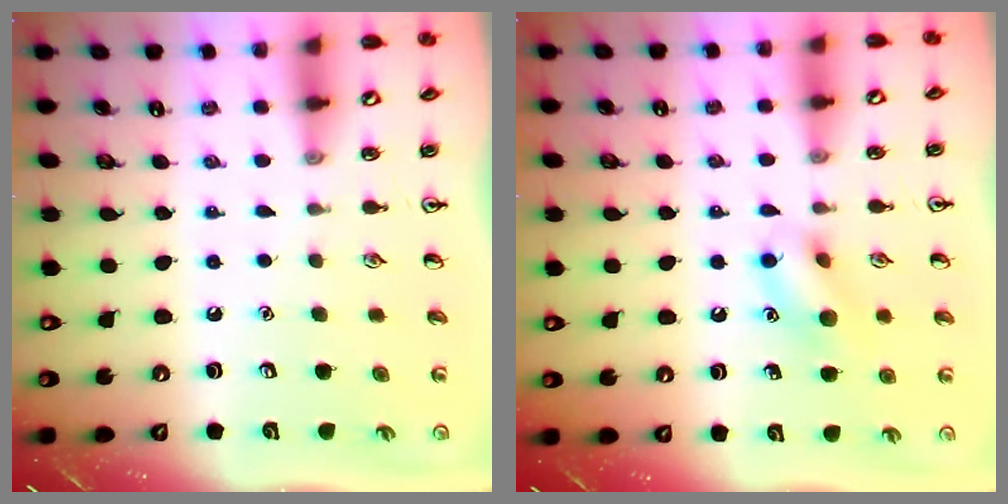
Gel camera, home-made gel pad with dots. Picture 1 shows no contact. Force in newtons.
{"total": 10.9, "press": 10.8, "slide": 1.0}